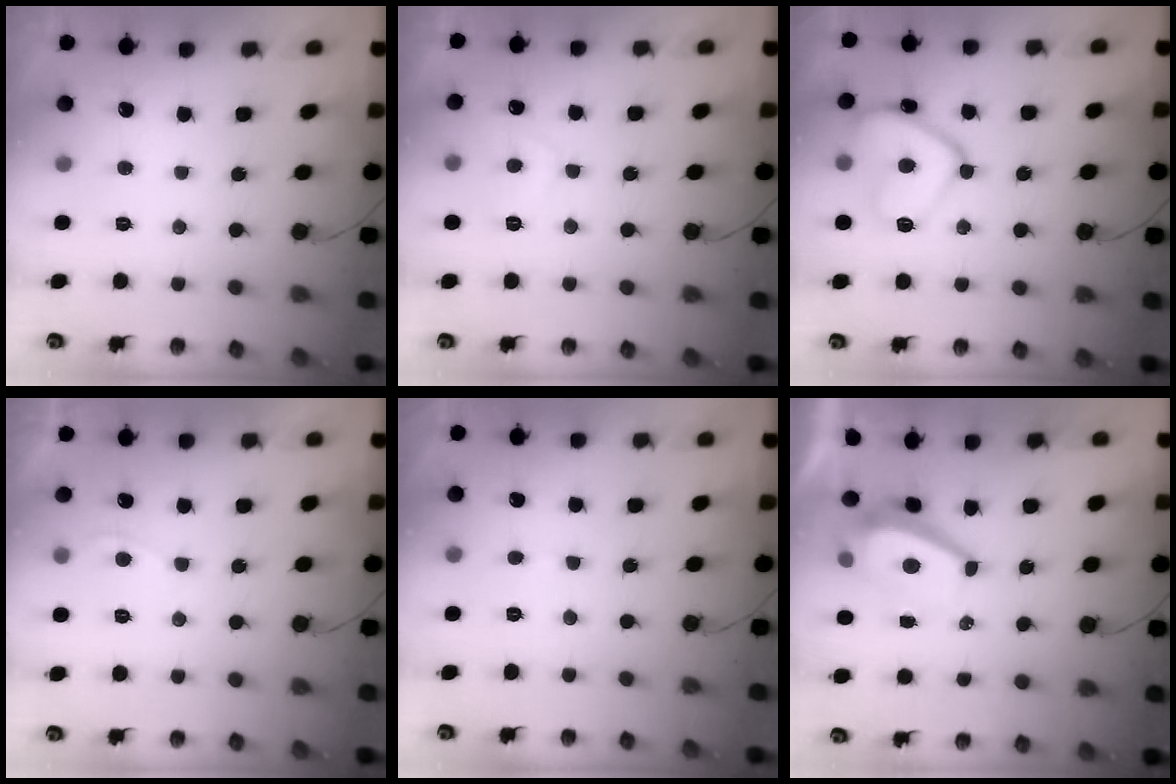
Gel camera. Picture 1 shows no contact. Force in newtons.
{"total": 5.1, "press": 5.1, "slide": 0.5}
{"total": 13.4, "press": 13.3, "slide": 1.2}
{"total": 3.4, "press": 3.3, "slide": 0.4}
{"total": 2.6, "press": 2.6, "slide": 0.2}
{"total": 4.6, "press": 4.6, "slide": 0.5}